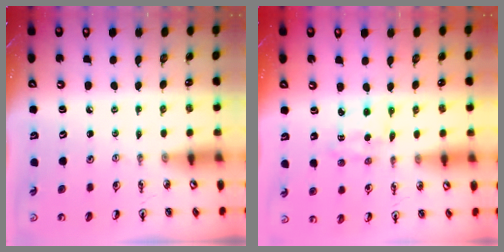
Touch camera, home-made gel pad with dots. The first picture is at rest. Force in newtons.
{"total": 2.9, "press": 2.9, "slide": 0.4}